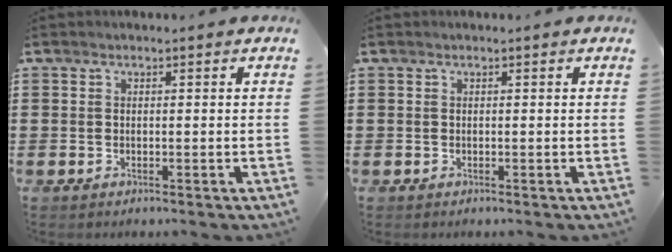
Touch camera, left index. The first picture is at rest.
{"total": 0.0}